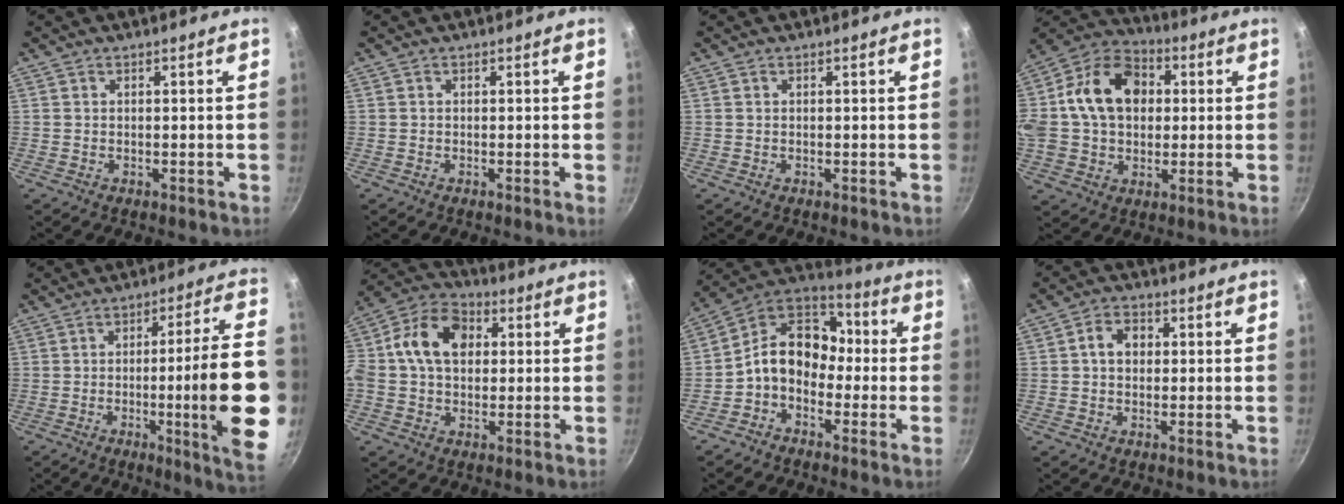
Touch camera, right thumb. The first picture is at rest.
{"total": 0.5, "force": [-0.1, -0.1, 0.5], "torque": [-0.008, -0.002, -0.005]}
{"total": 0.0}
{"total": 20.7, "force": [2.7, 15.4, 13.5], "torque": [-0.231, 0.039, 0.032]}
{"total": 20.7, "force": [-4.1, 1.8, 20.2], "torque": [-0.273, 0.015, -0.052]}
{"total": 14.2, "force": [2.0, 10.4, 9.4], "torque": [-0.144, 0.027, 0.010]}
{"total": 12.7, "force": [-2.1, 9.7, 7.9], "torque": [-0.093, 0.052, -0.068]}
{"total": 4.9, "force": [0.5, 3.9, 3.0], "torque": [-0.028, 0.013, 0.002]}